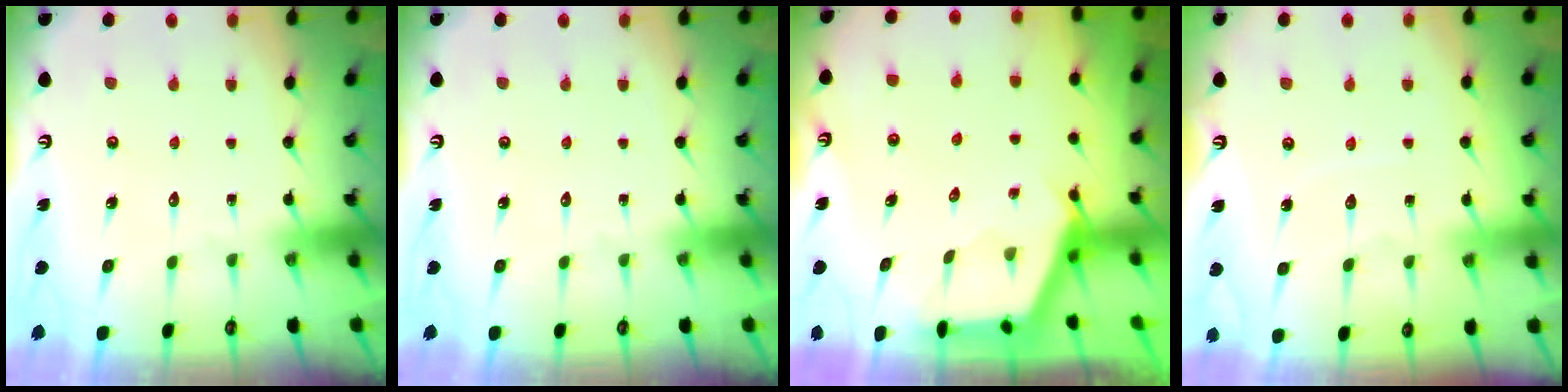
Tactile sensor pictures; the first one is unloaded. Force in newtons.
{"total": 0.0}
{"total": 2.9, "press": 2.8, "slide": 0.4}
{"total": 3.7, "press": 3.7, "slide": 0.3}